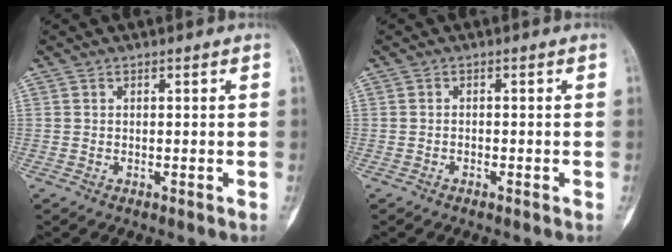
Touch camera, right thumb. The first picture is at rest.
{"total": 0.6, "force": [-0.5, 0.3, 0.2], "torque": [-0.006, 0.000, -0.010]}